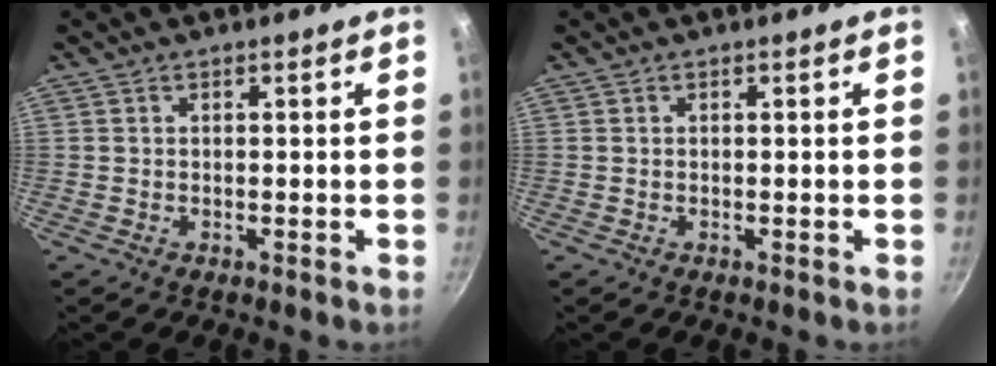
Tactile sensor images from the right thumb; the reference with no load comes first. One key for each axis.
{"total": 0.0}